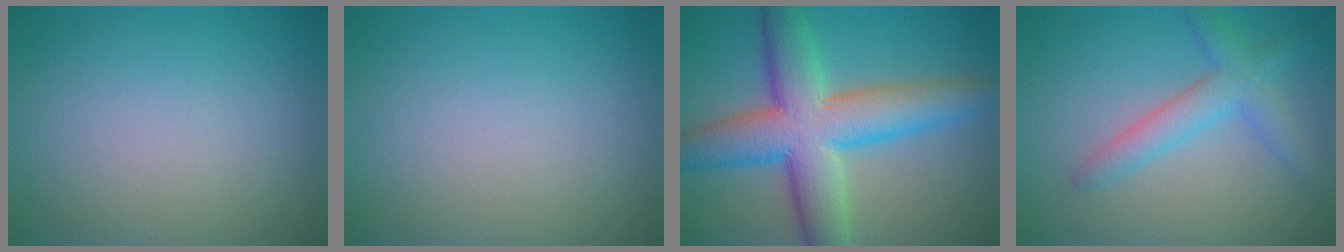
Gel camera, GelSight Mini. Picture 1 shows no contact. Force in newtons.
{"total": 0.0}
{"total": 10.2, "press": 10.2, "slide": 0.2}
{"total": 3.4, "press": 3.4, "slide": 0.2}